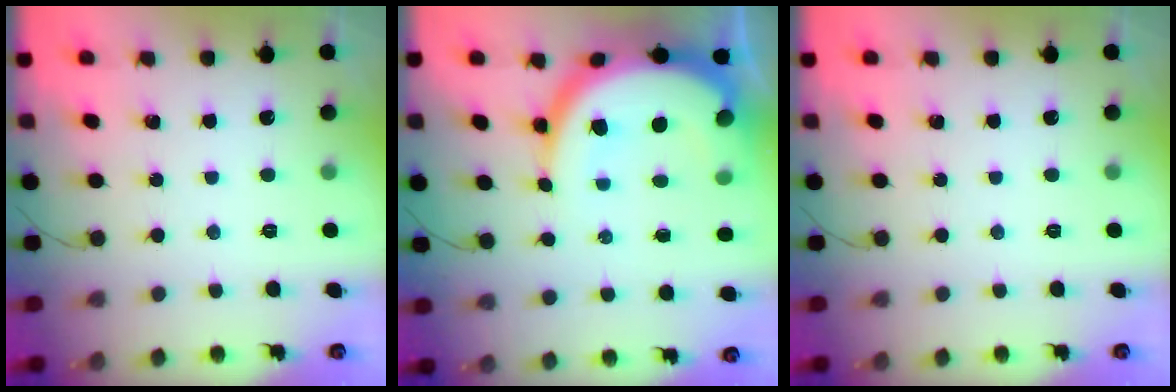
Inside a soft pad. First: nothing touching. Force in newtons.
{"total": 15.7, "press": 15.6, "slide": 1.3}
{"total": 0.0}